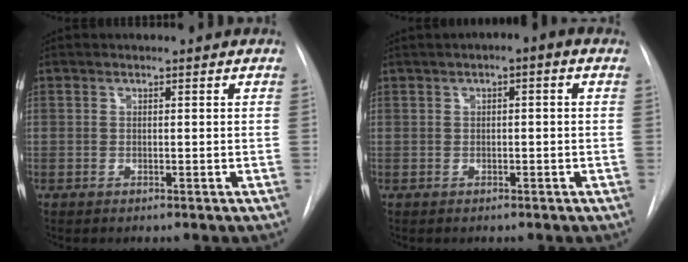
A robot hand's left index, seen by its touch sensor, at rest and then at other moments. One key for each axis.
{"total": 2.7, "fx": 0.9, "fy": 0.5, "fz": 2.5, "tx": -0.033, "ty": 0.014, "tz": 0.010}